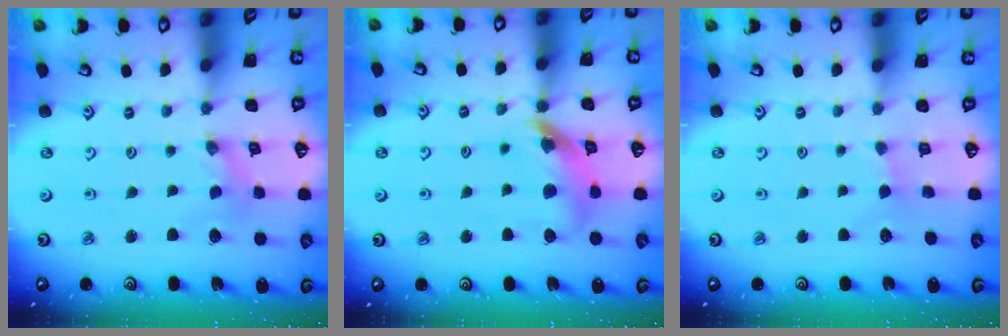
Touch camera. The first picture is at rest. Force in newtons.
{"total": 13.3, "press": 13.2, "slide": 1.6}
{"total": 1.1, "press": 1.1, "slide": 0.3}